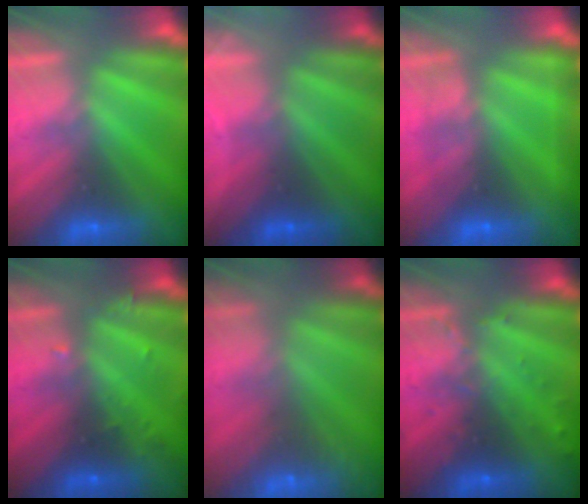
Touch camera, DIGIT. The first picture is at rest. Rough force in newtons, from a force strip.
{"total": 2.6}
{"total": 2.2}
{"total": 2.9}
{"total": 7.8}
{"total": 3.3}